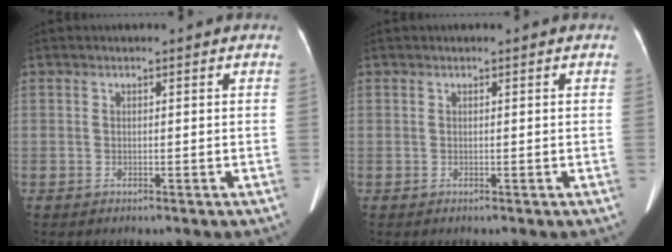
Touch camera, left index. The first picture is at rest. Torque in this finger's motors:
{"motor_torque": [-0.09, -0.05, -0.12, 0.00]}